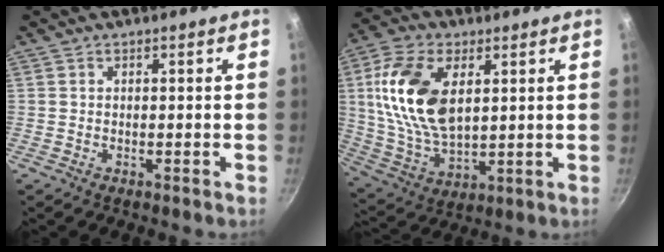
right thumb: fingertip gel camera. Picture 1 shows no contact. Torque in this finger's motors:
{"motor_torque": [0.96, 1.08, 1.91, 0.19, 0.44]}